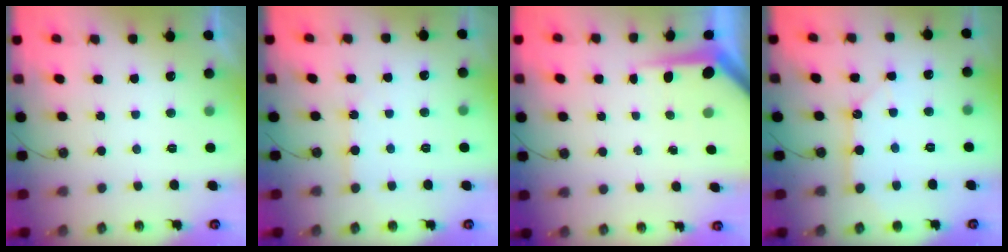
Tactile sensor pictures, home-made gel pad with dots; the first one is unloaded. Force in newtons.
{"total": 4.6, "press": 4.6, "slide": 0.6}
{"total": 4.7, "press": 4.6, "slide": 0.4}
{"total": 8.1, "press": 8.1, "slide": 0.3}